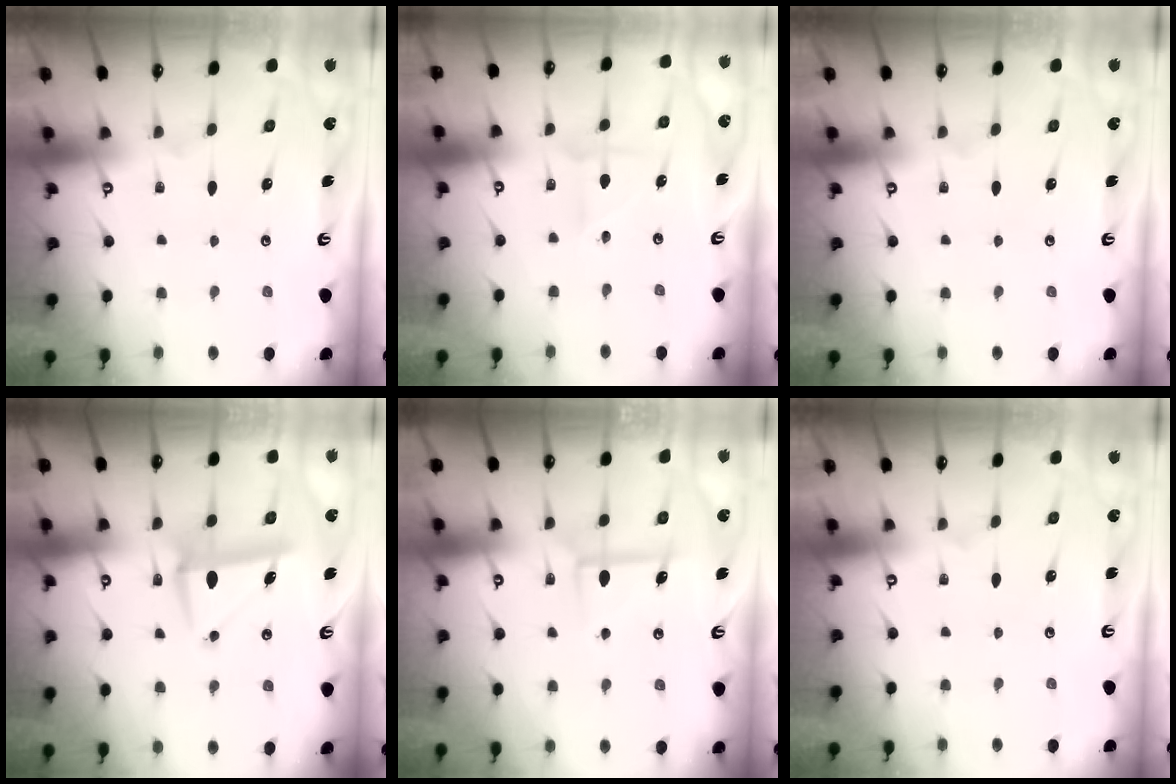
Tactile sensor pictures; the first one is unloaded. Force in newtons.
{"total": 2.7, "press": 2.6, "slide": 0.3}
{"total": 0.0}
{"total": 8.1, "press": 8.0, "slide": 1.0}
{"total": 6.6, "press": 6.6, "slide": 0.3}
{"total": 0.0}